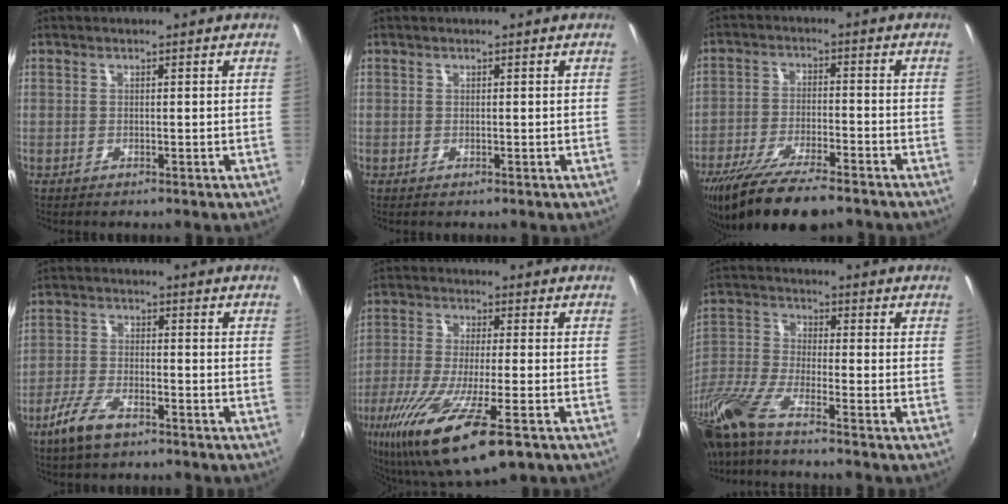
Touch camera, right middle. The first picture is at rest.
{"total": 0.0}
{"total": 14.6, "force": [-11.4, 3.3, 8.4], "torque": [-0.178, -0.034, -0.197]}
{"total": 6.7, "force": [-4.5, 2.5, 4.3], "torque": [-0.107, -0.008, -0.089]}
{"total": 18.1, "force": [-9.6, 3.7, 14.9], "torque": [-0.308, -0.065, -0.171]}
{"total": 13.0, "force": [-10.0, 1.2, 8.2], "torque": [-0.188, -0.032, -0.200]}